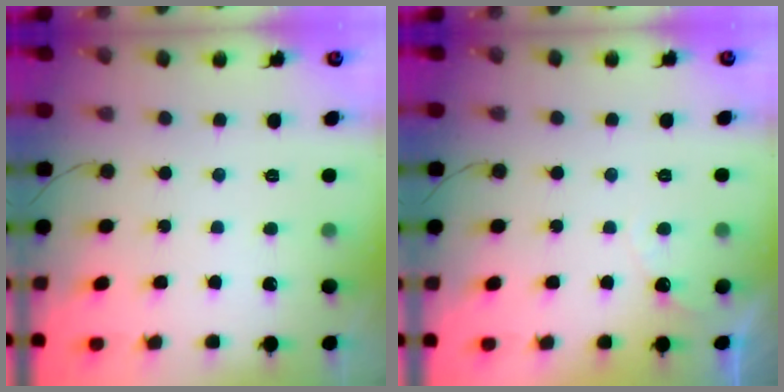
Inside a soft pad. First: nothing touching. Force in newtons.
{"total": 2.3, "press": 2.3, "slide": 0.1}